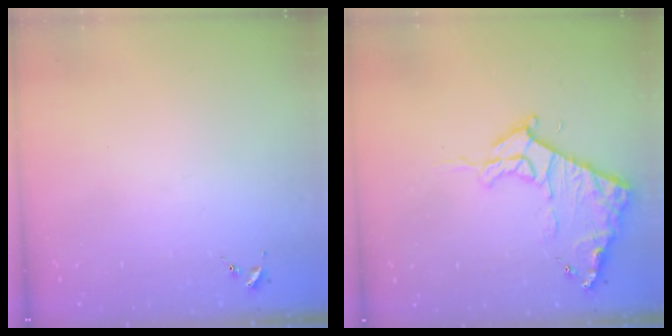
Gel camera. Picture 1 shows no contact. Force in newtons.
{"total": 12.0, "press": 12.0, "slide": 1.2}